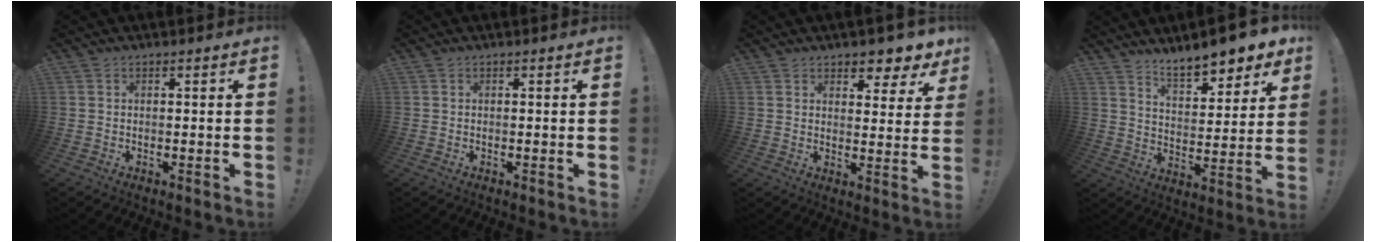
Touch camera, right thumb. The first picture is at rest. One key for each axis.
{"total": 0.0}
{"total": 6.2, "fx": 5.3, "fy": 2.8, "fz": 1.7, "tx": -0.009, "ty": -0.050, "tz": 0.095}
{"total": 10.6, "fx": 9.2, "fy": 2.6, "fz": 4.6, "tx": -0.071, "ty": -0.074, "tz": 0.160}